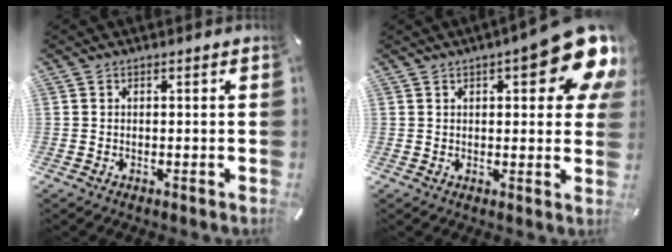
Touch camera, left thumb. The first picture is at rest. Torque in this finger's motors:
{"motor_torque": [2.53, 2.48, 1.49, -1.28, 0.14]}